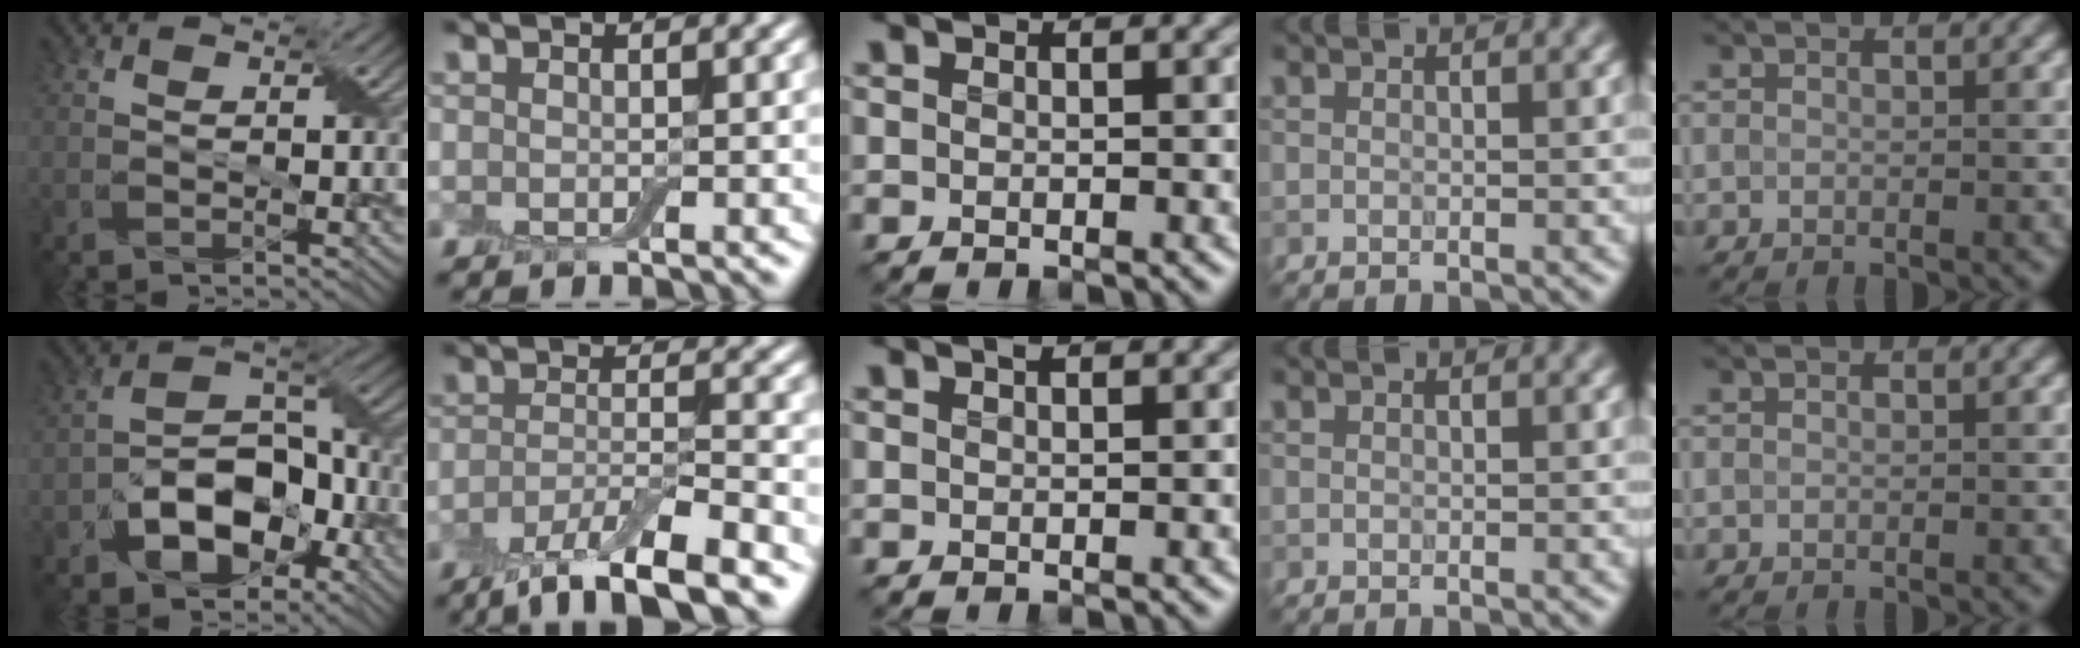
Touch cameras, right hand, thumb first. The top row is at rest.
{"thumb": {"total": 9.2, "force": [-4.6, 5.8, 5.5], "torque": [-0.087, 0.000, -0.089]}, "index": {"total": 6.7, "force": [-4.5, 1.6, 4.7], "torque": [-0.079, -0.005, -0.084]}, "middle": {"total": 0.9, "force": [0.7, 0.2, 0.5], "torque": [-0.011, -0.002, 0.011]}}